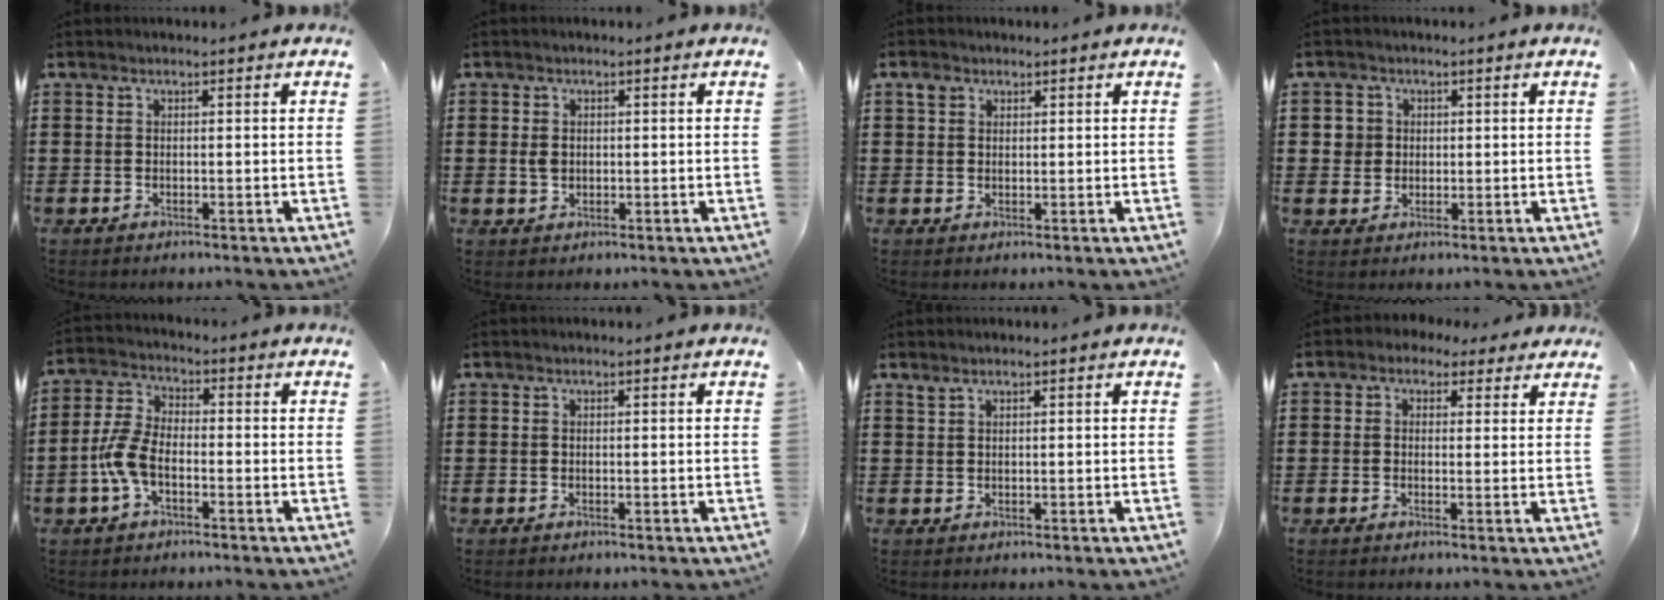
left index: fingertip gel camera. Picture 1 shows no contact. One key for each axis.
{"total": 1.9, "fx": 0.2, "fy": 1.5, "fz": 1.3, "tx": -0.028, "ty": 0.007, "tz": 0.003}
{"total": 2.0, "fx": 1.1, "fy": 1.5, "fz": 0.7, "tx": -0.018, "ty": 0.007, "tz": 0.020}
{"total": 3.0, "fx": 0.6, "fy": 2.9, "fz": 0.3, "tx": -0.022, "ty": 0.011, "tz": 0.008}
{"total": 6.3, "fx": -2.2, "fy": 3.2, "fz": 4.9, "tx": -0.132, "ty": -0.003, "tz": -0.050}
{"total": 0.0}
{"total": 0.8, "fx": 0.6, "fy": 0.2, "fz": 0.4, "tx": -0.010, "ty": 0.001, "tz": 0.012}
{"total": 1.9, "fx": 0.9, "fy": 1.6, "fz": 0.6, "tx": -0.021, "ty": 0.011, "tz": 0.016}